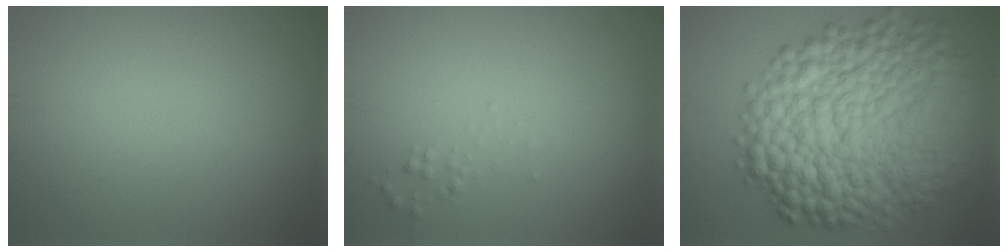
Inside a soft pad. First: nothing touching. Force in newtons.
{"total": 0.6, "press": 0.6, "slide": 0.0}
{"total": 15.5, "press": 15.5, "slide": 0.1}